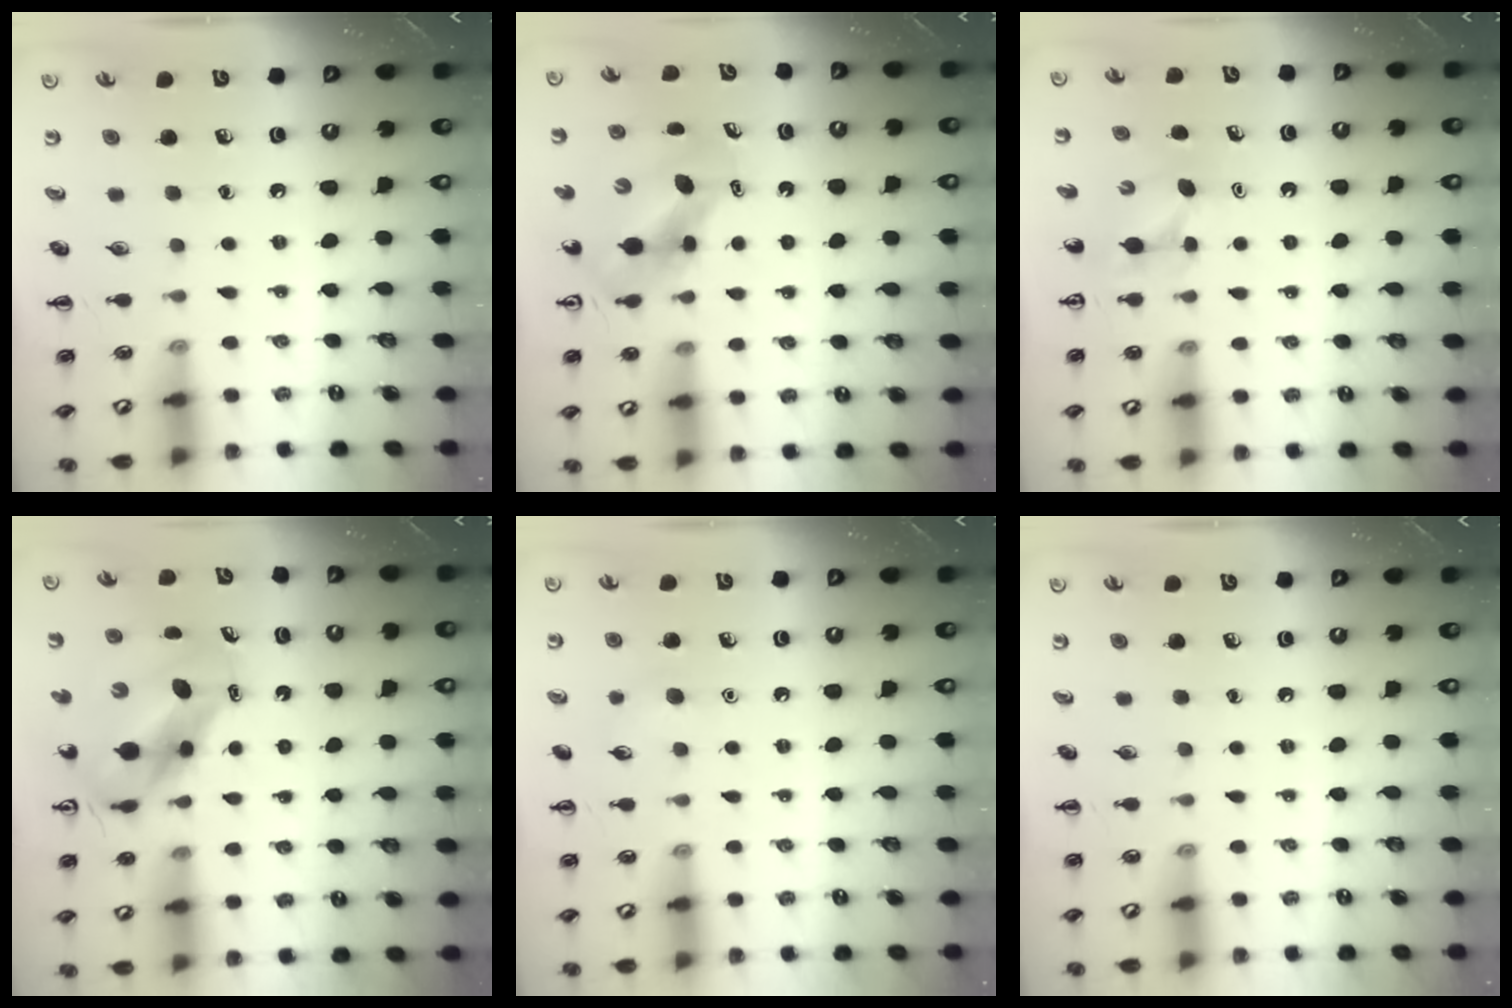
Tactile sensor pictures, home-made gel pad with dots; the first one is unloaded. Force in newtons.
{"total": 5.5, "press": 5.4, "slide": 1.0}
{"total": 3.8, "press": 3.7, "slide": 1.1}
{"total": 6.8, "press": 6.6, "slide": 1.7}
{"total": 4.3, "press": 4.2, "slide": 1.0}
{"total": 0.0}